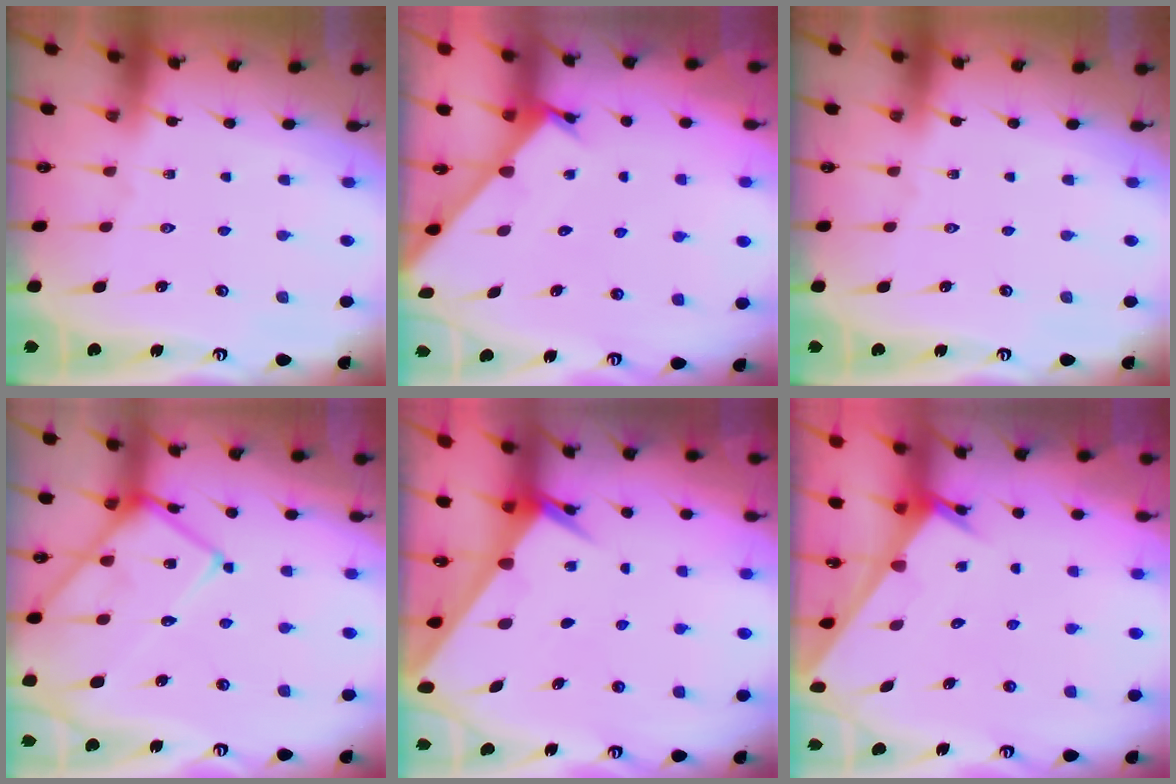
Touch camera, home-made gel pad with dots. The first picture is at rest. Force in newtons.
{"total": 2.4, "press": 2.4, "slide": 0.3}
{"total": 0.0}
{"total": 17.2, "press": 17.2, "slide": 1.6}
{"total": 2.8, "press": 2.8, "slide": 0.2}
{"total": 2.5, "press": 2.5, "slide": 0.1}